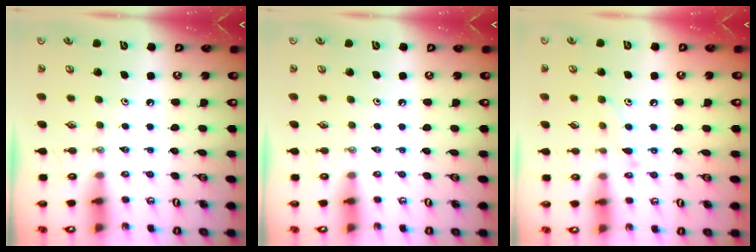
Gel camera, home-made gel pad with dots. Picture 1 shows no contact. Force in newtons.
{"total": 0.0}
{"total": 7.5, "press": 7.4, "slide": 0.6}